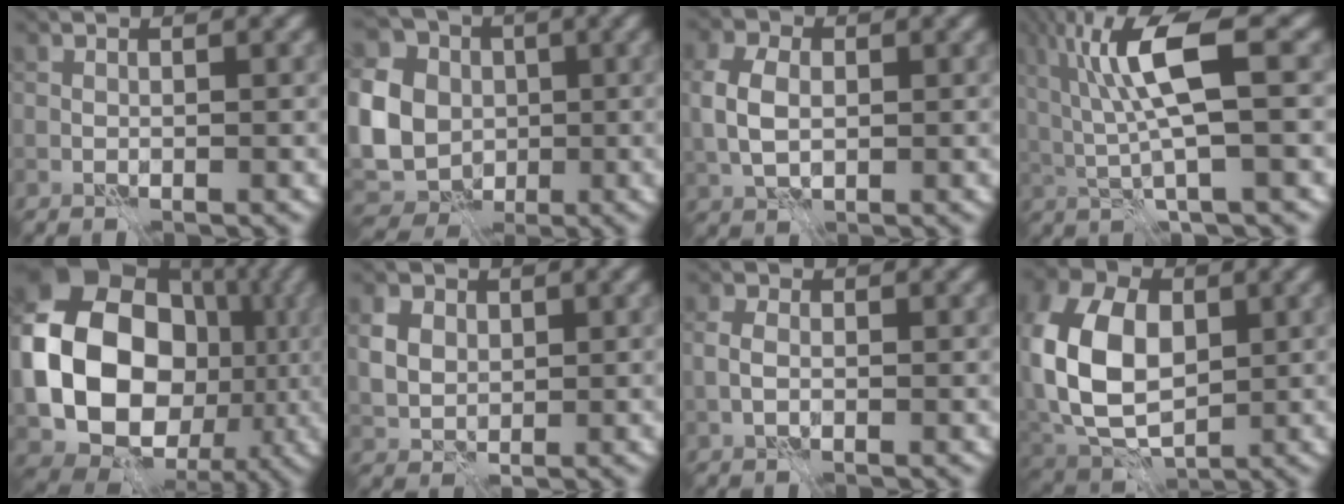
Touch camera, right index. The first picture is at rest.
{"total": 12.4, "force": [0.3, 10.6, 6.3], "torque": [-0.151, -0.002, -0.007]}
{"total": 4.4, "force": [0.2, 3.1, 3.1], "torque": [-0.079, 0.003, 0.006]}
{"total": 7.8, "force": [1.8, 1.5, 7.4], "torque": [-0.151, 0.004, 0.035]}
{"total": 18.2, "force": [-1.2, 14.5, 10.8], "torque": [-0.219, -0.006, -0.023]}
{"total": 4.2, "force": [1.4, 3.3, 2.3], "torque": [-0.057, 0.009, 0.024]}
{"total": 1.9, "force": [-0.3, 1.2, 1.4], "torque": [-0.031, 0.005, -0.010]}
{"total": 11.7, "force": [0.9, 8.1, 8.4], "torque": [-0.192, 0.011, 0.007]}